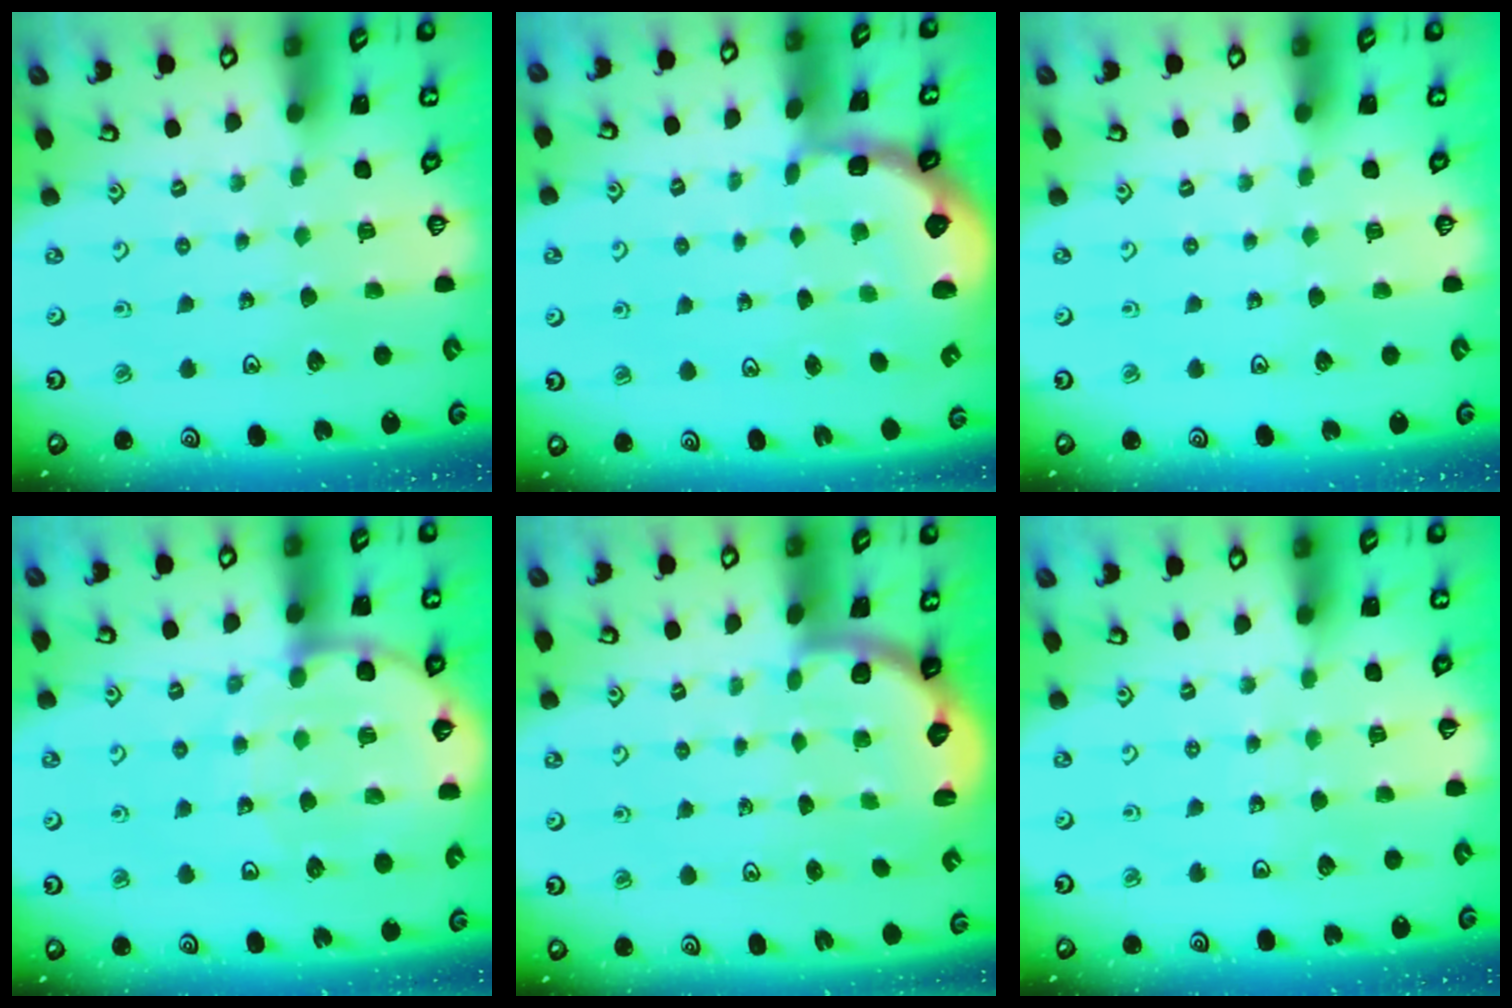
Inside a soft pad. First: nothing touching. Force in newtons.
{"total": 2.5, "press": 1.8, "slide": 1.8}
{"total": 0.0}
{"total": 11.2, "press": 10.8, "slide": 3.2}
{"total": 2.5, "press": 2.2, "slide": 1.3}
{"total": 2.9, "press": 2.8, "slide": 0.3}